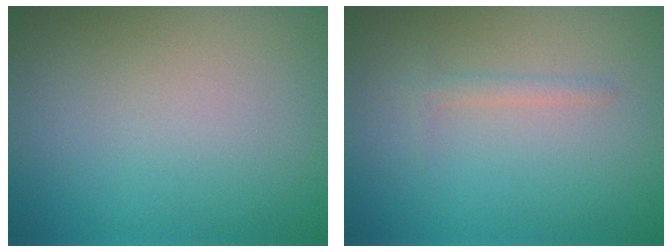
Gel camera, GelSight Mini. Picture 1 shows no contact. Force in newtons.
{"total": 0.9, "press": 0.9, "slide": 0.0}